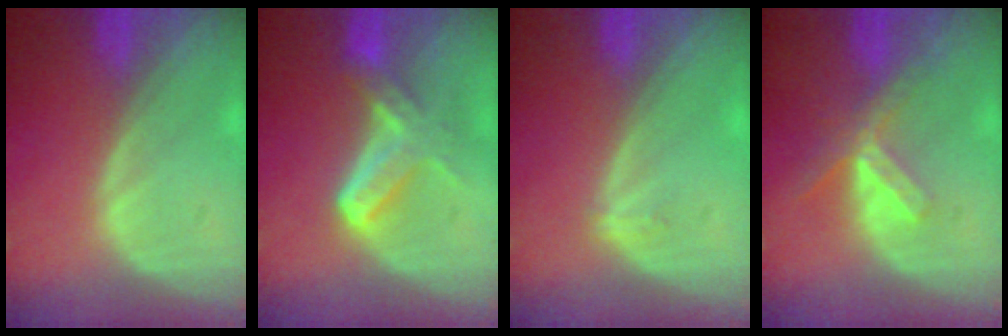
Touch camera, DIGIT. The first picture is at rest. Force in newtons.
{"total": 5.8, "press": 5.8, "slide": 0.3}
{"total": 0.9, "press": 0.6, "slide": 0.6}
{"total": 5.2, "press": 5.0, "slide": 1.7}